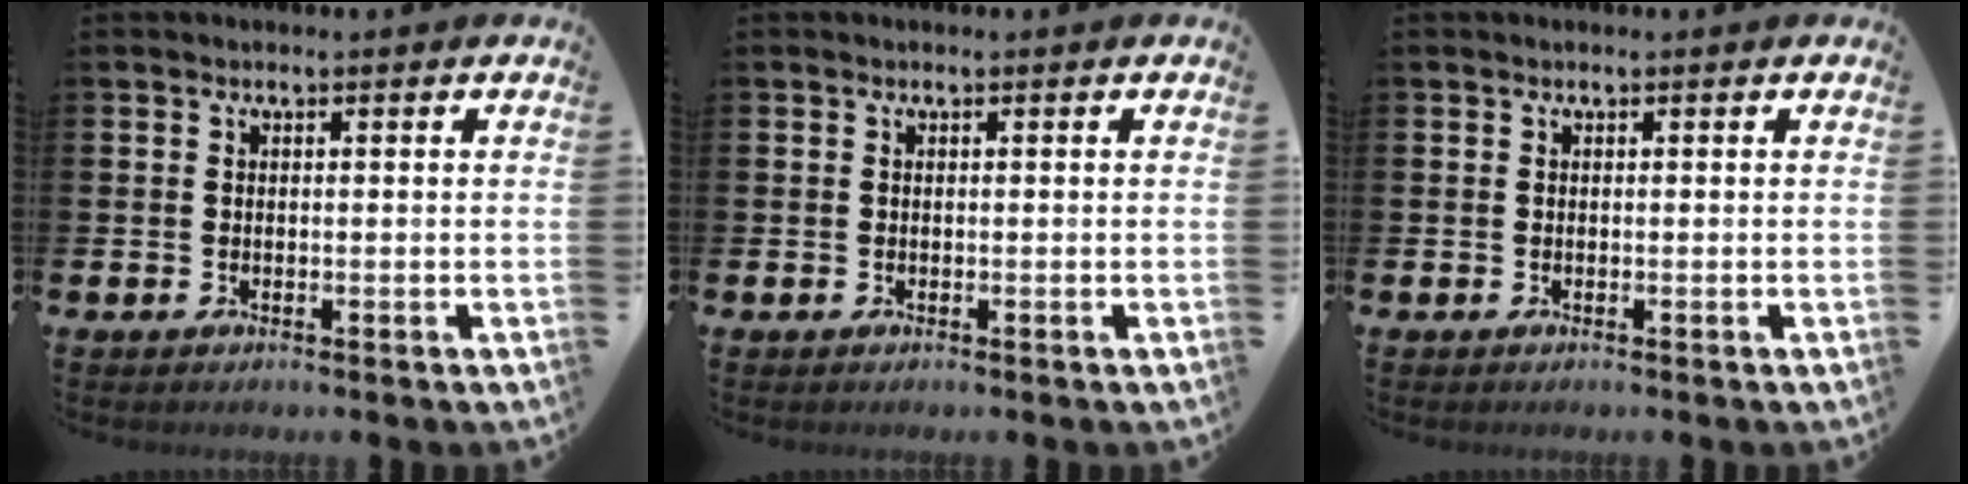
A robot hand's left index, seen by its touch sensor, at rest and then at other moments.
{"total": 0.0}
{"total": 0.0}